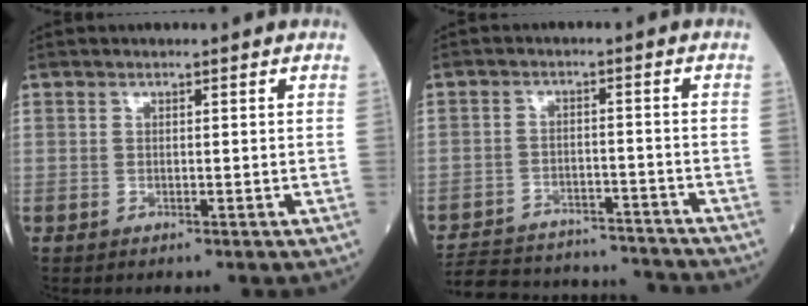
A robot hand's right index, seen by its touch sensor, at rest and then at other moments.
{"total": 17.1, "force": [-16.3, 3.3, 4.1], "torque": [-0.088, 0.009, -0.226]}